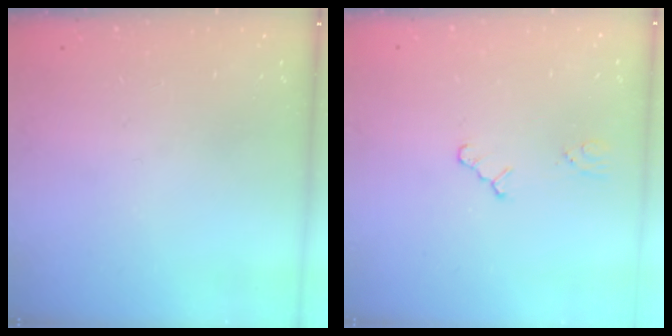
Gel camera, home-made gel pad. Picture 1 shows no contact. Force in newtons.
{"total": 1.6, "press": 1.6, "slide": 0.3}